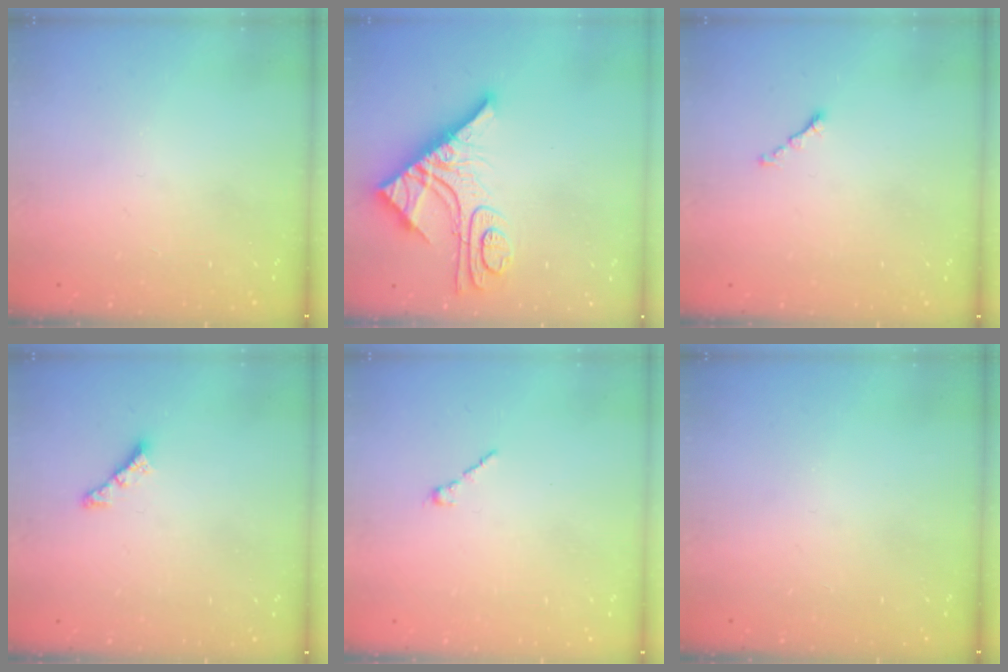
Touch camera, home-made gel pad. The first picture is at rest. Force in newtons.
{"total": 15.3, "press": 15.3, "slide": 1.4}
{"total": 0.8, "press": 0.6, "slide": 0.4}
{"total": 4.5, "press": 4.4, "slide": 0.7}
{"total": 1.7, "press": 1.7, "slide": 0.5}
{"total": 0.0}